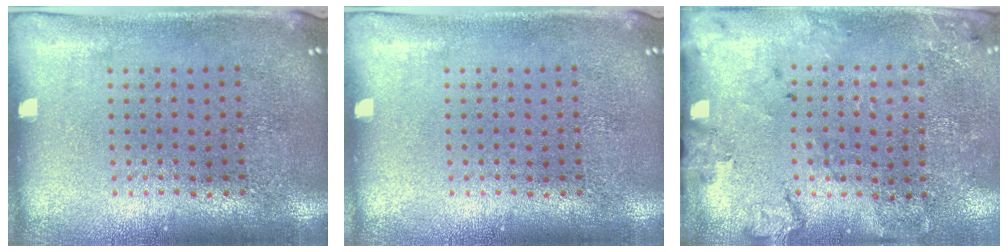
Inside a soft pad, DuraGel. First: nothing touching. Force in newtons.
{"total": 0.0}
{"total": 1.8, "press": 1.5, "slide": 1.0}